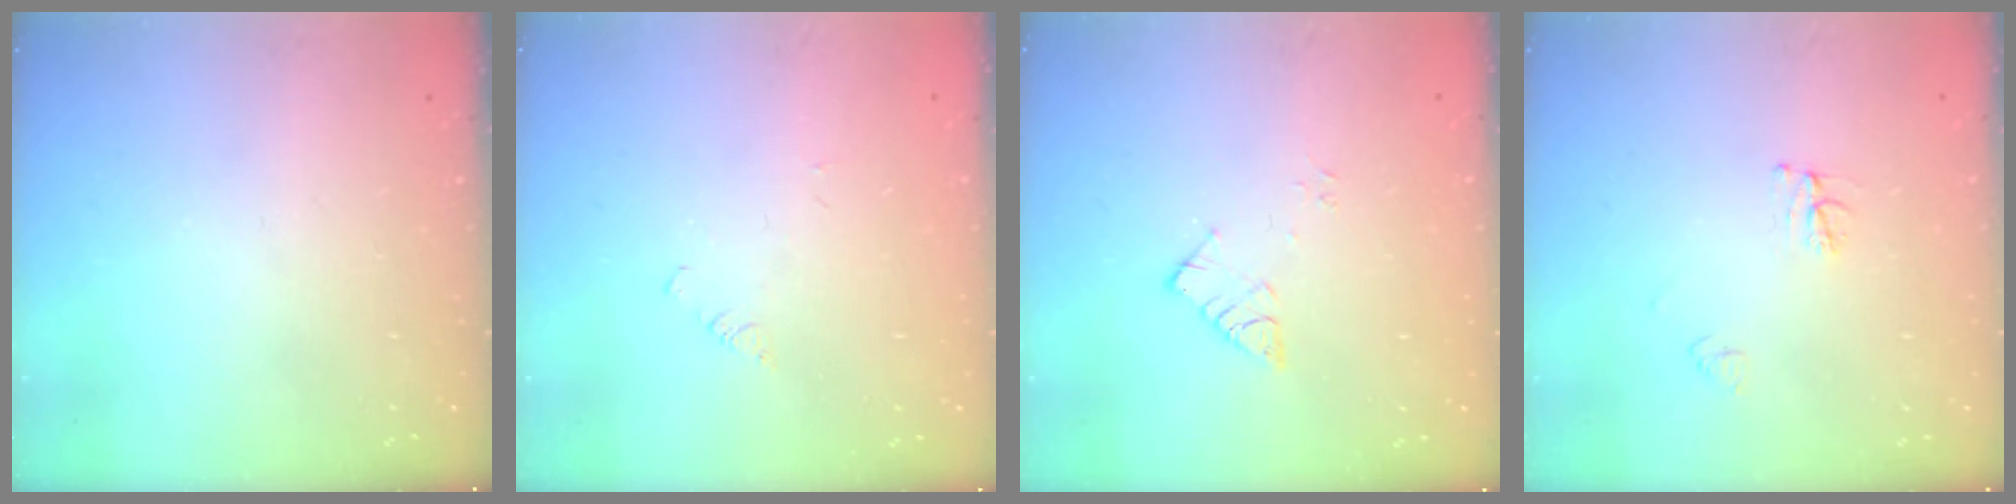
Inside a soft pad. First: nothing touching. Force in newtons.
{"total": 1.3, "press": 1.3, "slide": 0.2}
{"total": 6.0, "press": 6.0, "slide": 0.3}
{"total": 5.0, "press": 5.0, "slide": 0.6}